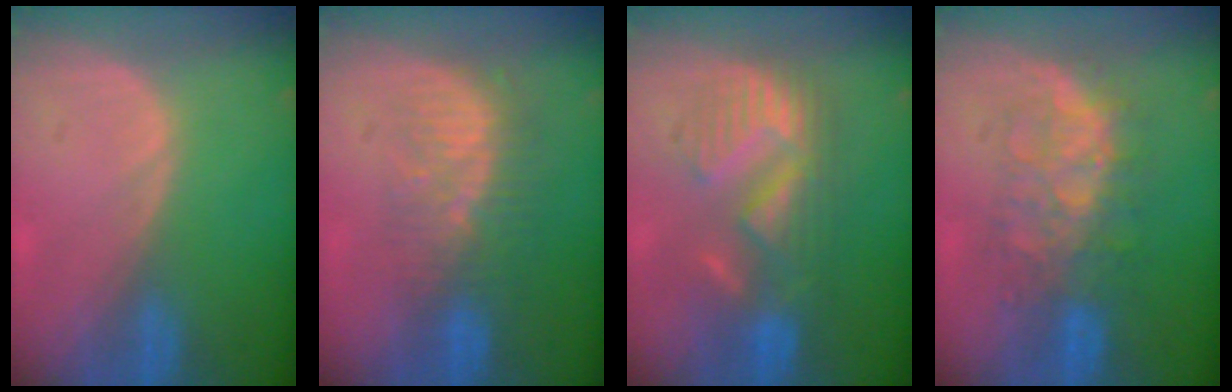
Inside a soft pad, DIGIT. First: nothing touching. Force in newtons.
{"total": 8.5, "press": 7.6, "slide": 3.7}
{"total": 8.7, "press": 8.7, "slide": 0.6}
{"total": 8.2, "press": 8.0, "slide": 1.5}